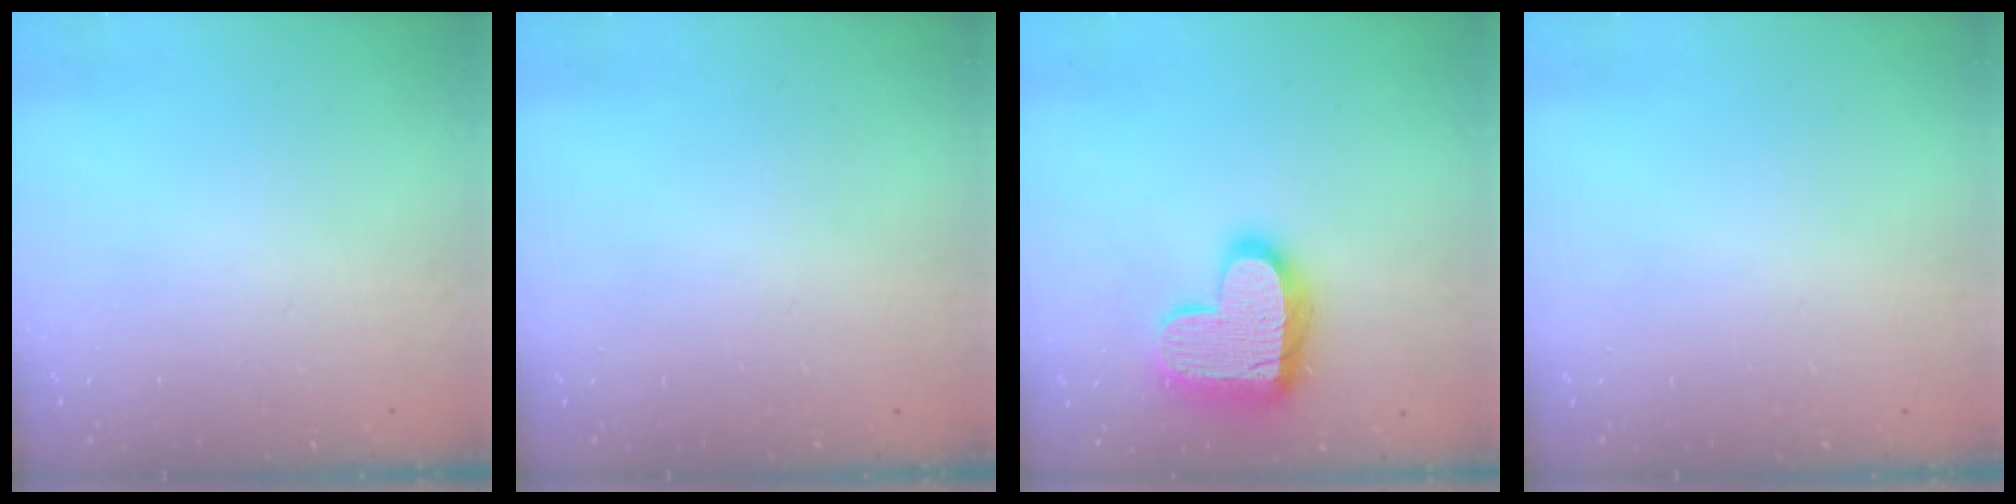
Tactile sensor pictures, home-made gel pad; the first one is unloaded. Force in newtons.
{"total": 0.6, "press": 0.6, "slide": 0.2}
{"total": 17.2, "press": 17.1, "slide": 1.1}
{"total": 0.0}